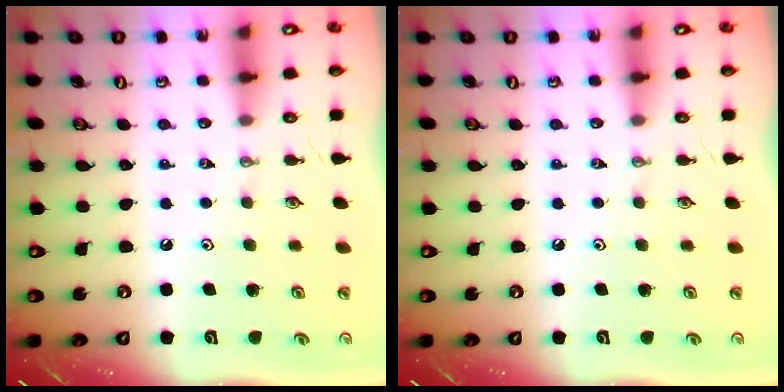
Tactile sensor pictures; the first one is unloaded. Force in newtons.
{"total": 0.0}